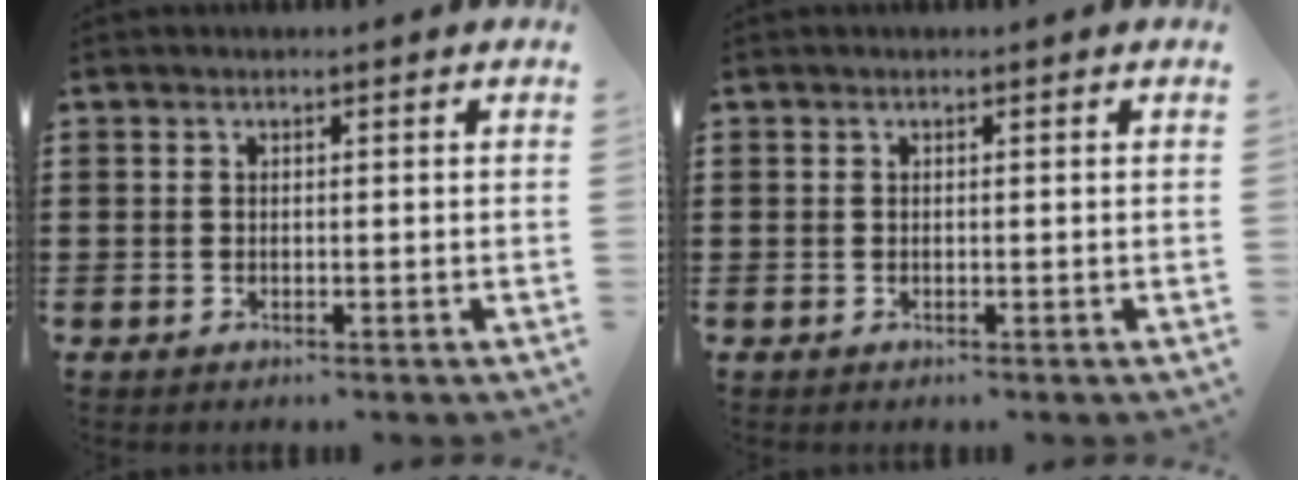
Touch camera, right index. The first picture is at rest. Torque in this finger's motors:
{"motor_torque": [0.49, 0.99, 0.00, 0.00]}